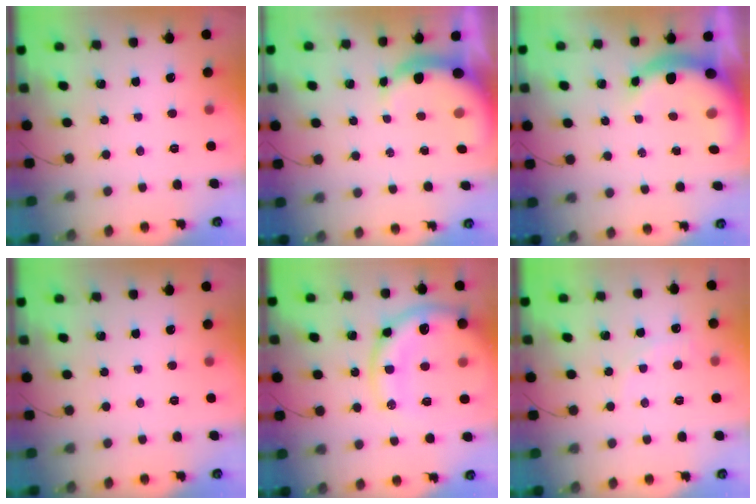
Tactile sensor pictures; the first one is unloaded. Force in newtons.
{"total": 7.5, "press": 7.5, "slide": 0.7}
{"total": 8.8, "press": 8.7, "slide": 1.1}
{"total": 0.0}
{"total": 17.6, "press": 17.2, "slide": 3.9}
{"total": 4.6, "press": 4.3, "slide": 1.4}